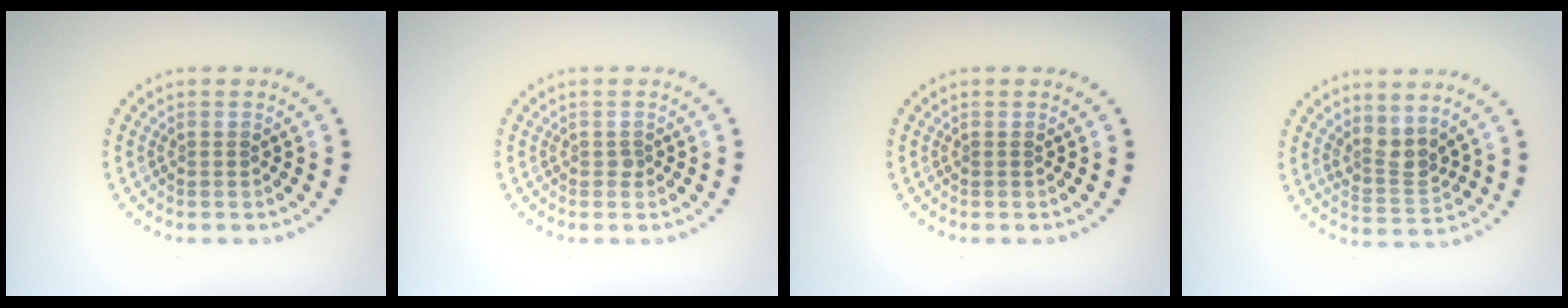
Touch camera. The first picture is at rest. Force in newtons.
{"total": 0.5, "press": 0.4, "slide": 0.3}
{"total": 0.0}
{"total": 2.7, "press": 2.1, "slide": 1.7}